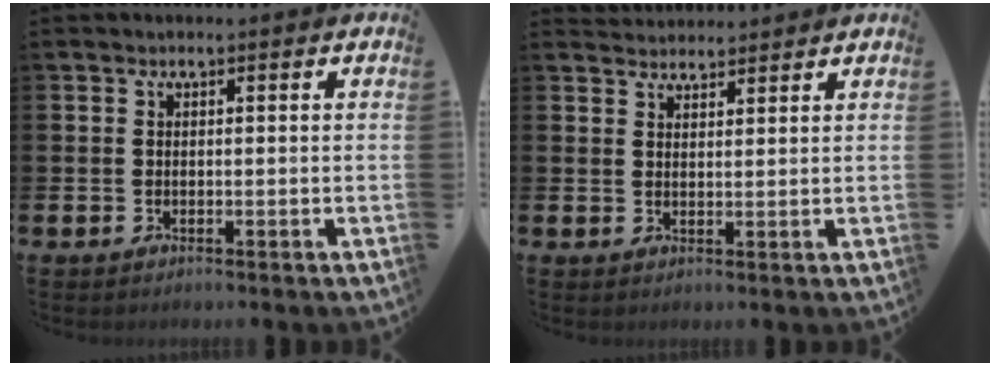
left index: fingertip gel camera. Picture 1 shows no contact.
{"total": 2.7, "force": [2.6, 0.6, -0.2], "torque": [0.002, -0.011, 0.048]}